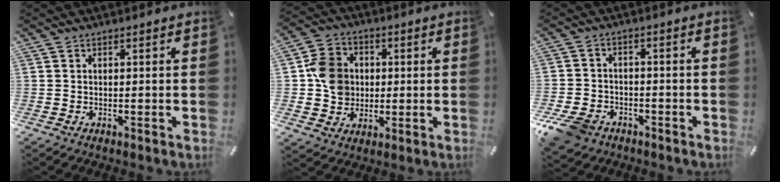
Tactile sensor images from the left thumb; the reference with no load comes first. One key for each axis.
{"total": 10.0, "fx": 0.5, "fy": 9.1, "fz": 4.1, "tx": -0.064, "ty": 0.016, "tz": 0.015}
{"total": 7.5, "fx": -4.8, "fy": 4.9, "fz": 2.9, "tx": -0.074, "ty": 0.021, "tz": -0.094}